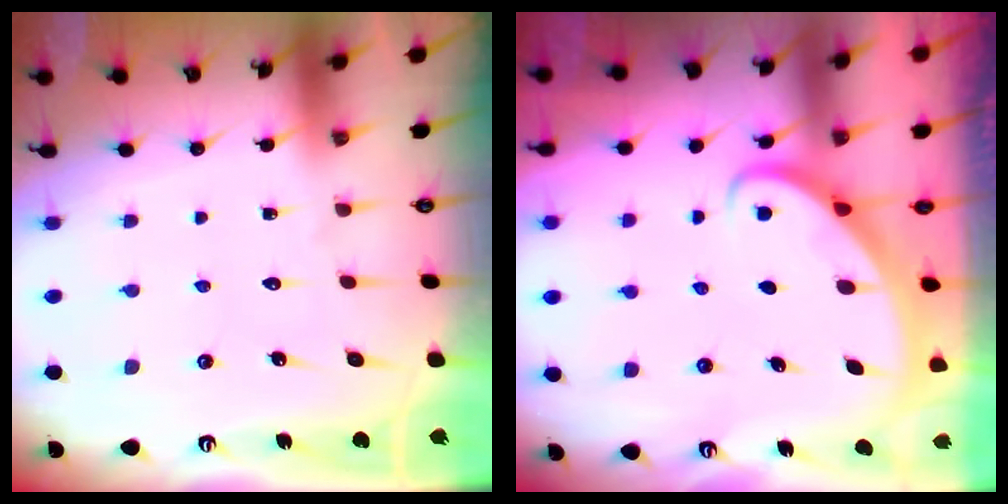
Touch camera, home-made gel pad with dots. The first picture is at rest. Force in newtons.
{"total": 2.8, "press": 2.8, "slide": 0.2}